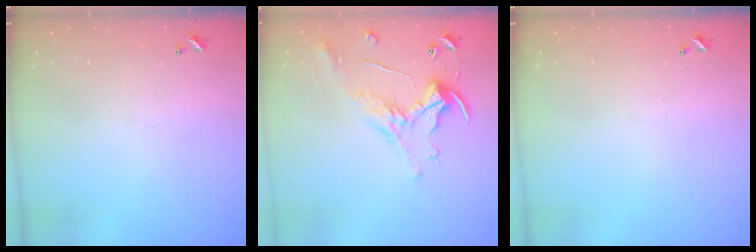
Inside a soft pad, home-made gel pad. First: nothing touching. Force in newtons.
{"total": 1.1, "press": 0.8, "slide": 0.9}
{"total": 0.0}